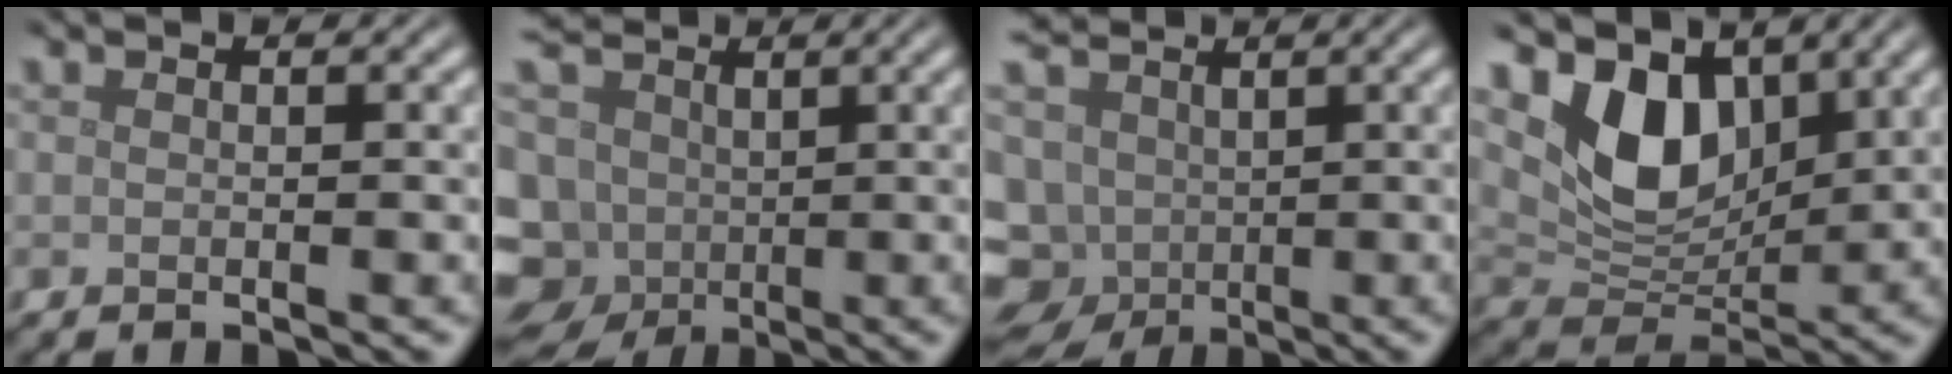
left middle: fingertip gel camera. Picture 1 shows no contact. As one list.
[{"total": 13.4, "force": [-0.1, 11.3, 7.2], "torque": [-0.183, 0.025, -0.030]}, {"total": 13.4, "force": [-2.3, 11.3, 6.8], "torque": [-0.167, 0.013, -0.054]}, {"total": 6.4, "force": [3.2, 3.9, 4.0], "torque": [-0.083, -0.013, 0.054]}]